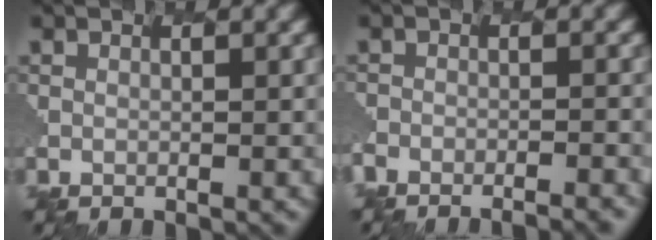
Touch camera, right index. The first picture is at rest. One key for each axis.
{"total": 6.2, "fx": -5.9, "fy": 1.4, "fz": 1.3, "tx": -0.001, "ty": 0.007, "tz": -0.066}